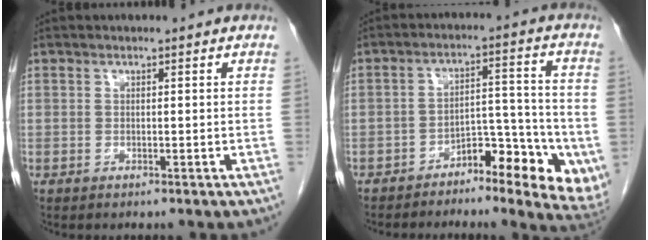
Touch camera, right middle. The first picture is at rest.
{"total": 10.1, "force": [-5.3, 3.1, 8.0], "torque": [-0.101, 0.019, -0.077]}